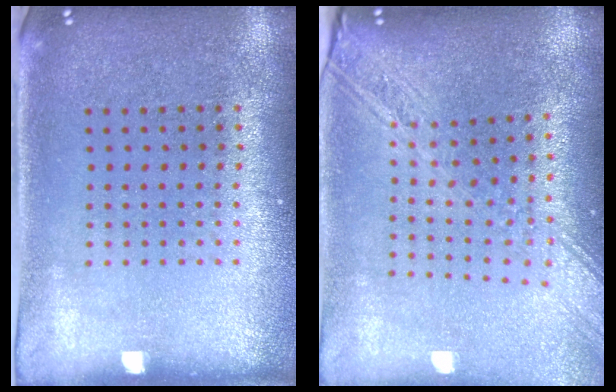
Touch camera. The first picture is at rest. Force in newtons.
{"total": 2.6, "press": 2.1, "slide": 1.6}